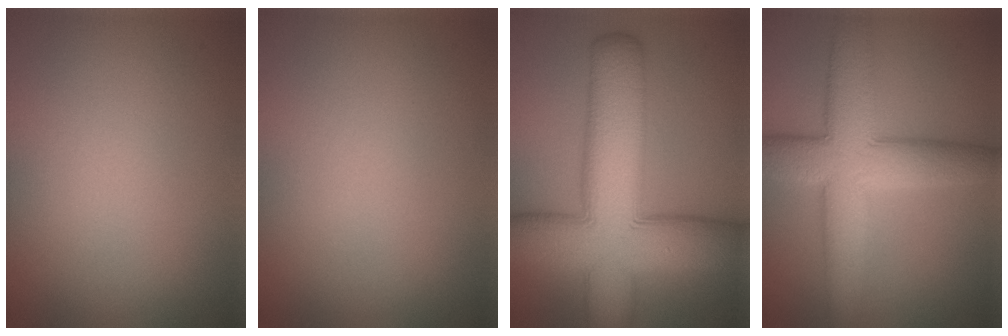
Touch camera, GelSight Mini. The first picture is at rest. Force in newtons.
{"total": 0.0}
{"total": 14.2, "press": 14.1, "slide": 0.7}
{"total": 8.6, "press": 8.6, "slide": 0.2}